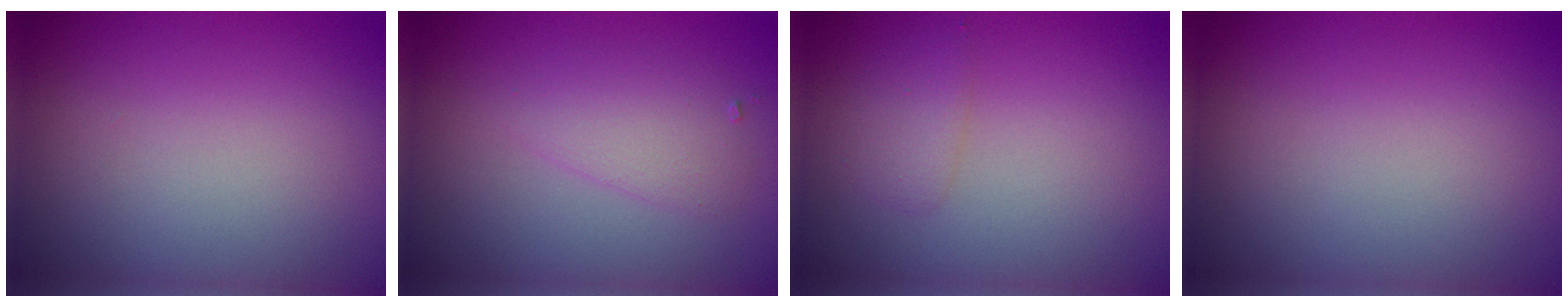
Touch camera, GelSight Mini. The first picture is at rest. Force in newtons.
{"total": 2.2, "press": 2.2, "slide": 0.1}
{"total": 1.5, "press": 1.5, "slide": 0.1}
{"total": 0.0}